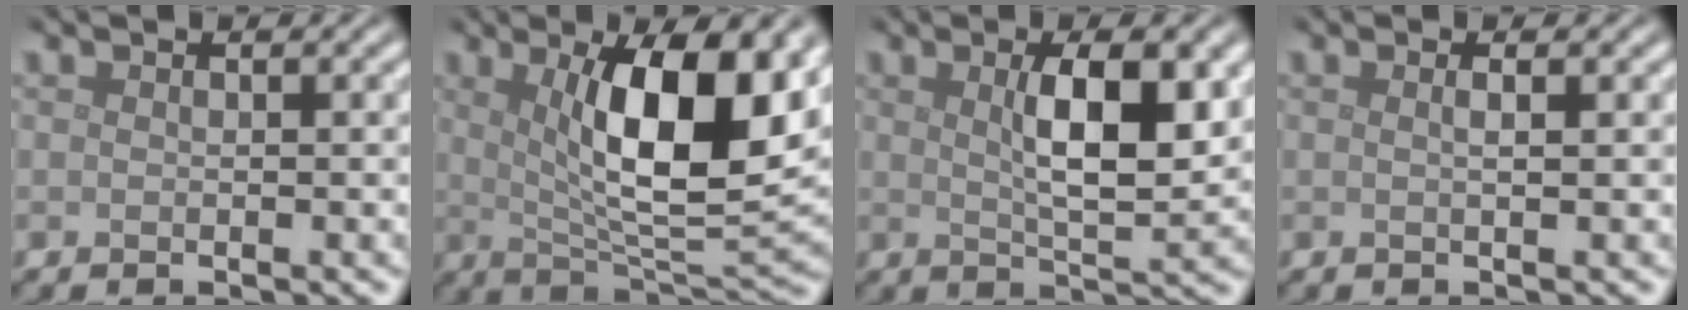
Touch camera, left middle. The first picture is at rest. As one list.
[{"total": 11.1, "force": [2.9, 3.3, 10.2], "torque": [-0.152, -0.002, 0.050]}, {"total": 6.1, "force": [1.6, 1.7, 5.7], "torque": [-0.086, 0.001, 0.030]}, {"total": 1.4, "force": [0.4, 0.6, 1.2], "torque": [-0.004, 0.001, -0.008]}]